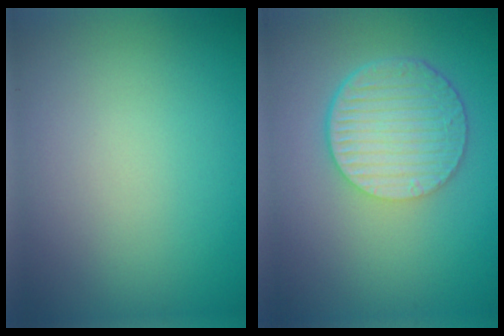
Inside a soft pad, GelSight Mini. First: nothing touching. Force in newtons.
{"total": 6.5, "press": 4.5, "slide": 4.8}